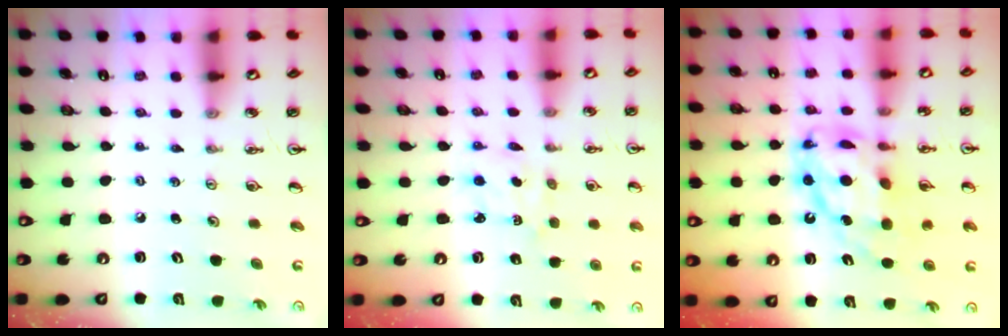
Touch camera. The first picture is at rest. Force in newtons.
{"total": 2.4, "press": 2.4, "slide": 0.3}
{"total": 15.5, "press": 15.5, "slide": 1.4}